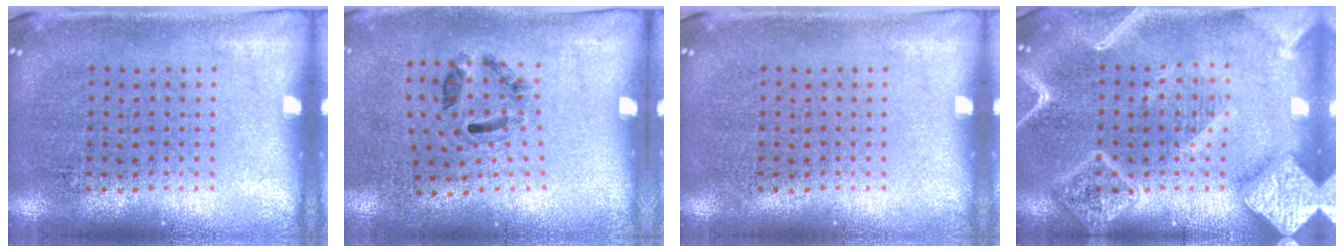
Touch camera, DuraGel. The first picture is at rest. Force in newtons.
{"total": 1.3, "press": 0.7, "slide": 1.0}
{"total": 0.0}
{"total": 3.8, "press": 3.8, "slide": 0.3}